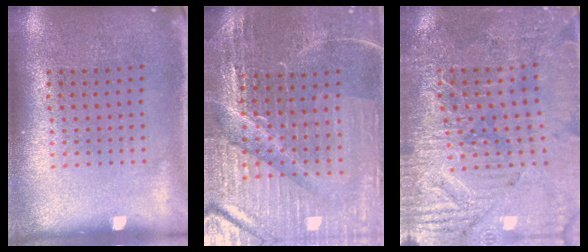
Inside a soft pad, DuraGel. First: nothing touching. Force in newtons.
{"total": 4.0, "press": 3.9, "slide": 0.8}
{"total": 3.3, "press": 3.3, "slide": 0.4}